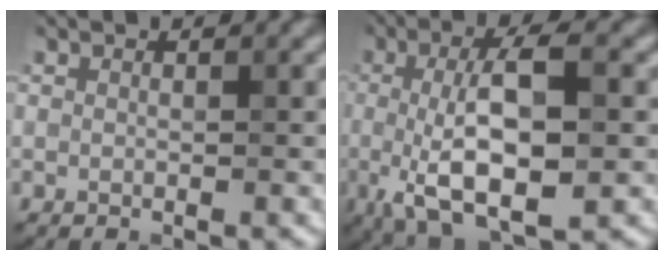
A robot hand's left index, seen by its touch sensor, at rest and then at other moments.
{"total": 9.0, "force": [-0.7, 3.0, 8.4], "torque": [-0.147, 0.002, -0.015]}